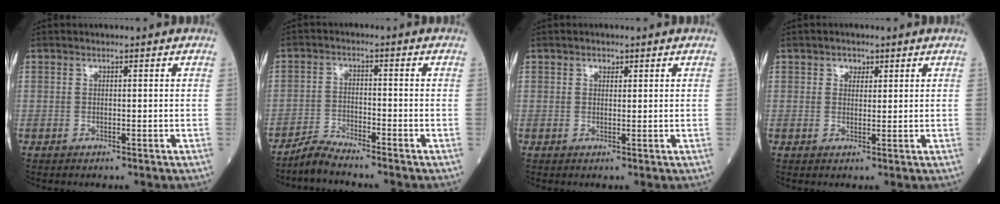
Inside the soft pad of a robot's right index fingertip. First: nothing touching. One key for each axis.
{"total": 3.6, "fx": -3.6, "fy": -0.4, "fz": 0.4, "tx": -0.009, "ty": -0.019, "tz": -0.071}
{"total": 1.0, "fx": 0.6, "fy": 0.7, "fz": 0.5, "tx": -0.006, "ty": -0.002, "tz": 0.008}
{"total": 1.8, "fx": 1.0, "fy": 1.3, "fz": 0.7, "tx": -0.007, "ty": 0.002, "tz": 0.013}